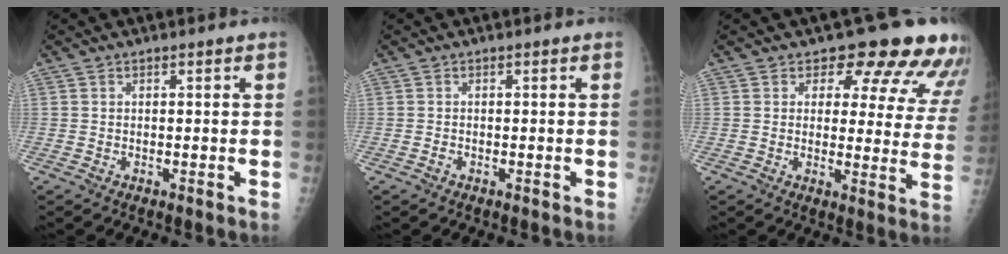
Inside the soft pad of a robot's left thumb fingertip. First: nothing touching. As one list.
[{"total": 0.5, "force": [-0.3, 0.3, 0.3], "torque": [-0.004, 0.000, -0.006]}, {"total": 14.6, "force": [11.6, 6.0, 6.5], "torque": [-0.021, -0.069, 0.114]}]